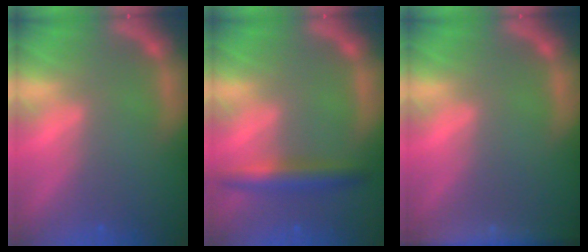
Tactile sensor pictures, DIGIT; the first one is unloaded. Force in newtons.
{"total": 3.5}
{"total": 6.5}